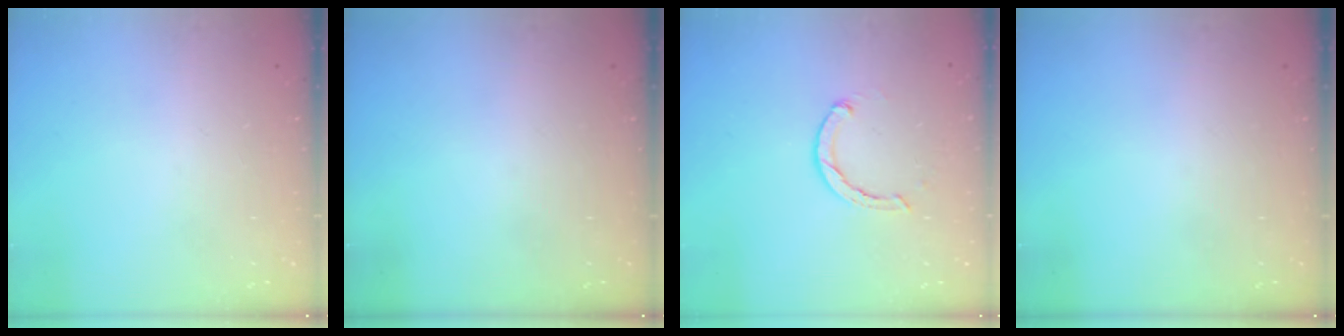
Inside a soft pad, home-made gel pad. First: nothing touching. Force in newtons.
{"total": 0.0}
{"total": 2.4, "press": 2.4, "slide": 0.1}
{"total": 0.0}